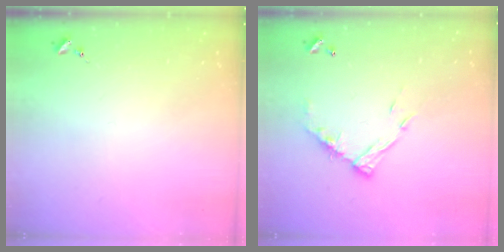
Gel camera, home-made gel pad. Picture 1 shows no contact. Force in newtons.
{"total": 12.1, "press": 12.1, "slide": 1.1}